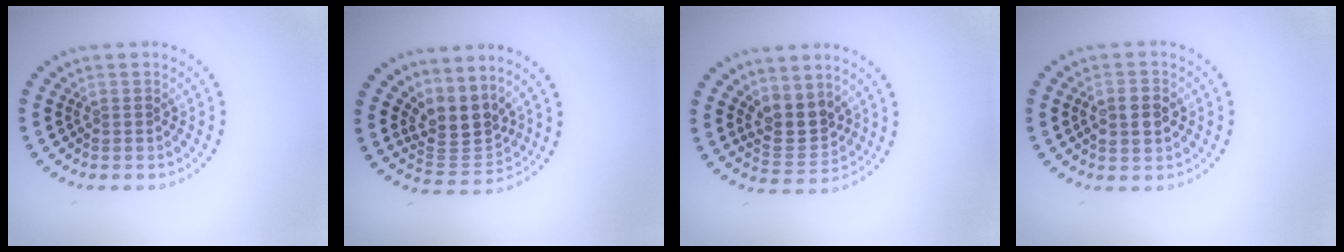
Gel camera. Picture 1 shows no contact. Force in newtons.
{"total": 3.8, "press": 3.0, "slide": 2.3}
{"total": 3.4, "press": 3.0, "slide": 1.6}
{"total": 3.5, "press": 3.5, "slide": 0.4}